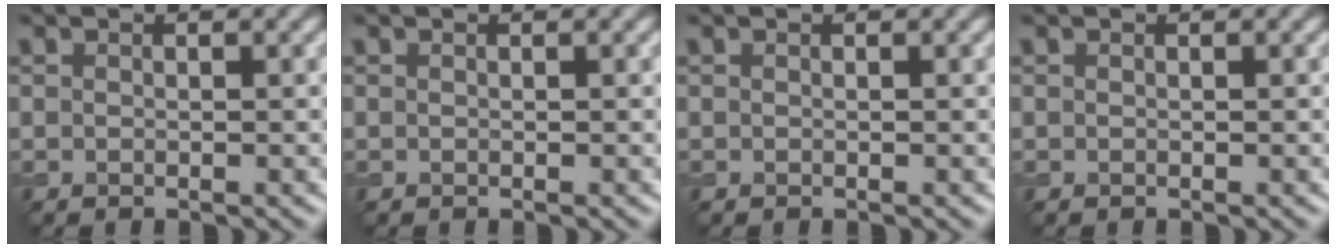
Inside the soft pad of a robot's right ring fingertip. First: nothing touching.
{"total": 0.0}
{"total": 0.0}
{"total": 0.0}